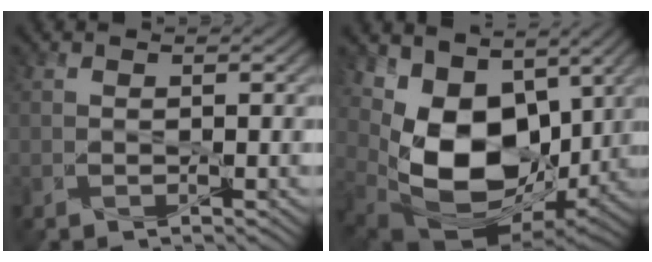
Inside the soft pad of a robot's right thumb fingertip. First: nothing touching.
{"total": 16.1, "force": [2.9, 10.7, 11.6], "torque": [-0.249, -0.028, 0.067]}